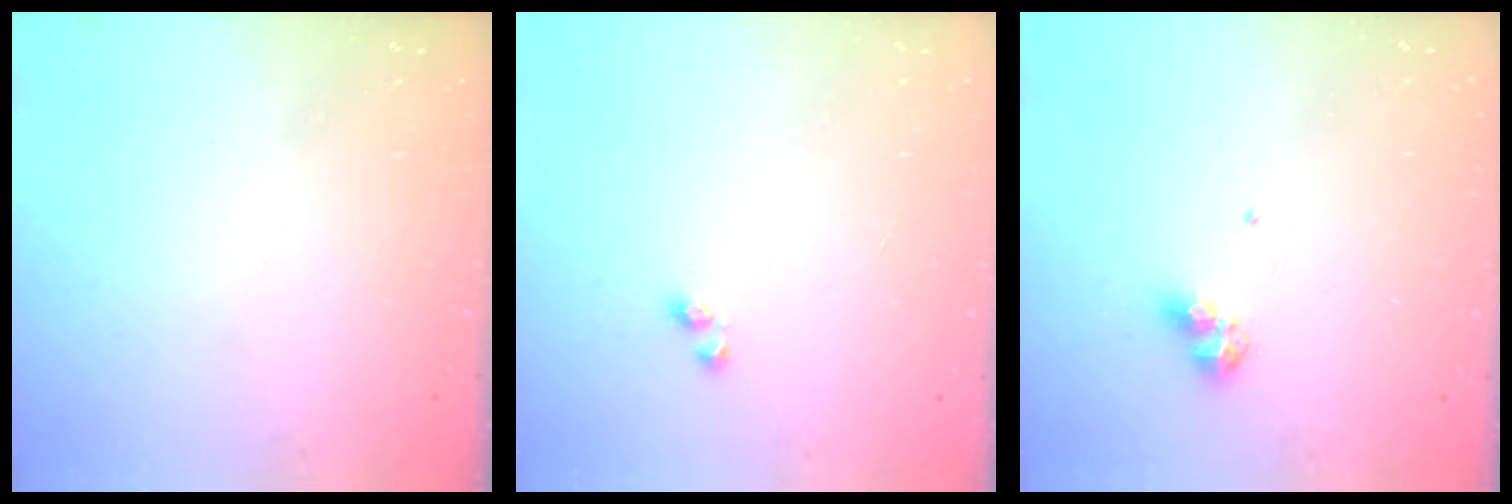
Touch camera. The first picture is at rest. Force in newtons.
{"total": 2.0, "press": 1.7, "slide": 1.0}
{"total": 6.1, "press": 6.1, "slide": 0.6}